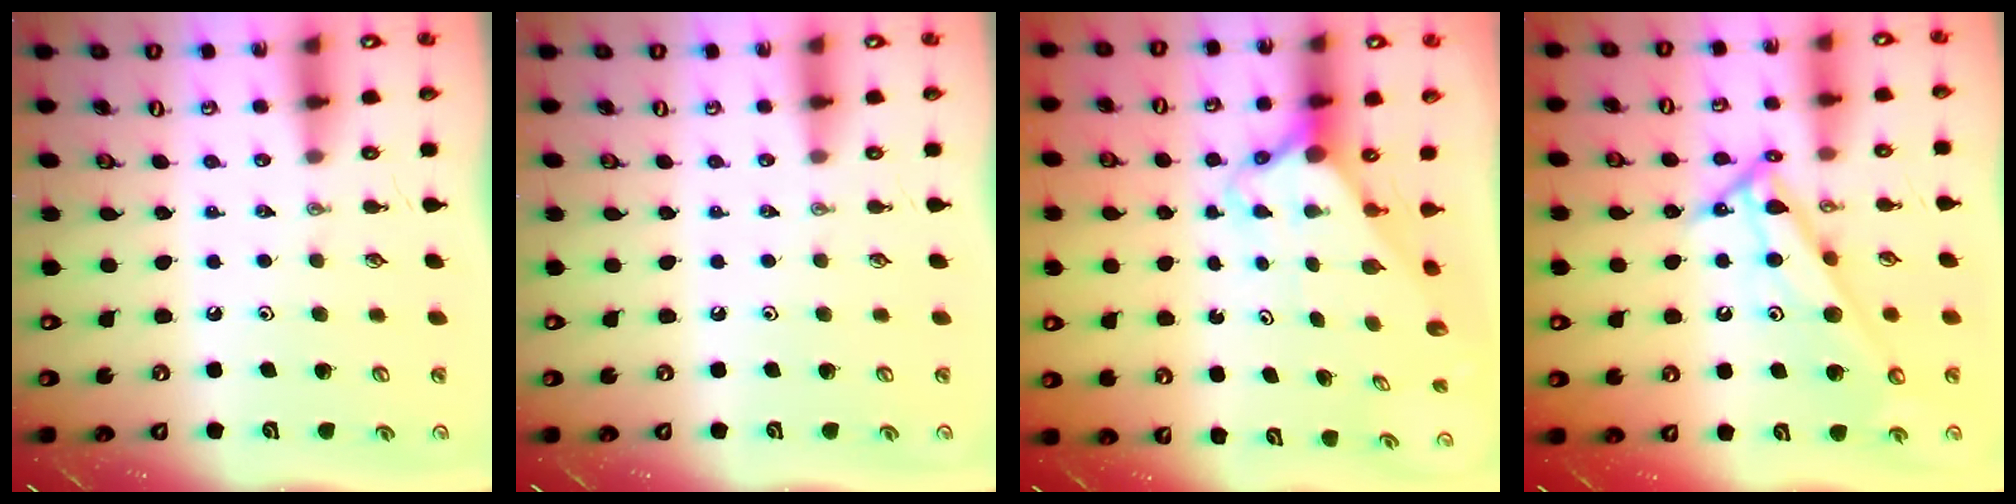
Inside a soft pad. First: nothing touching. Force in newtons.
{"total": 0.0}
{"total": 3.0, "press": 3.0, "slide": 0.2}
{"total": 10.9, "press": 10.9, "slide": 0.7}